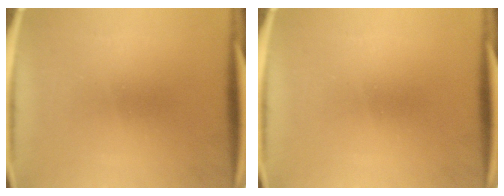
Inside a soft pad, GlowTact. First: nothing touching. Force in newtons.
{"total": 0.0}